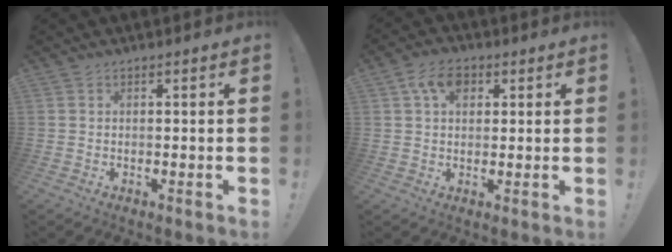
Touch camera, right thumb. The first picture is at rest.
{"total": 7.6, "force": [2.5, 5.2, 4.8], "torque": [-0.084, 0.008, 0.049]}